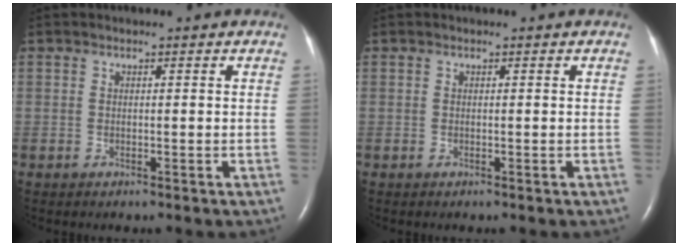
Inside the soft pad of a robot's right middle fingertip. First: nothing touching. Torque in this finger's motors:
{"motor_torque": [0.00, 0.00, 0.00, 0.00]}